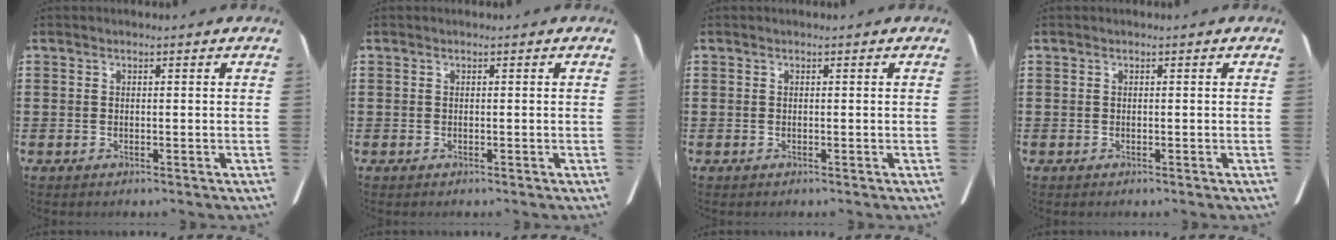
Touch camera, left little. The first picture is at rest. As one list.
[{"total": 0.0}, {"total": 0.0}, {"total": 0.0}]